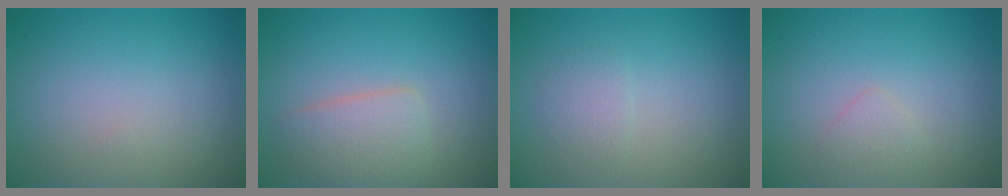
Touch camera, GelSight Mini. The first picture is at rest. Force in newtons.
{"total": 3.2, "press": 3.1, "slide": 0.2}
{"total": 1.4, "press": 1.4, "slide": 0.0}
{"total": 1.1, "press": 1.1, "slide": 0.1}